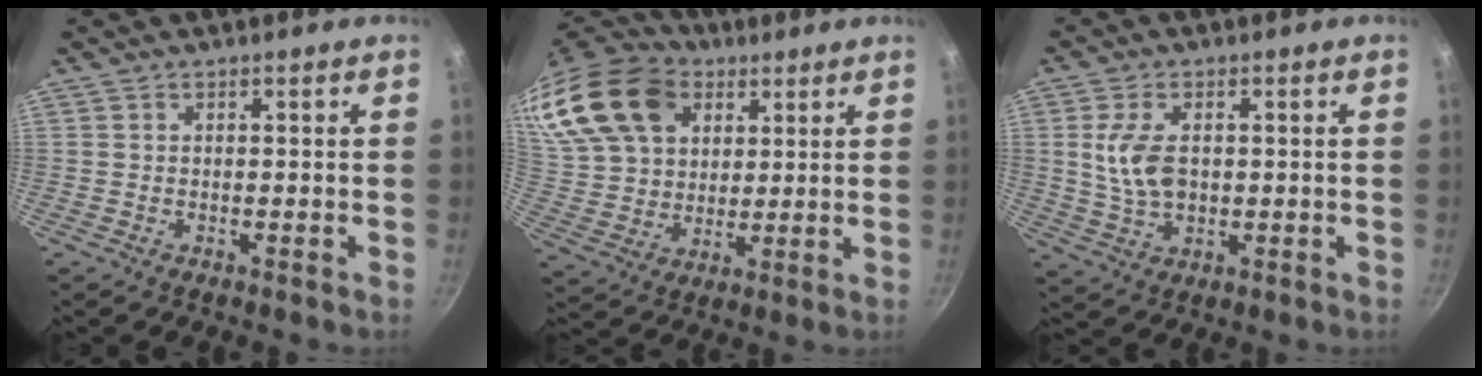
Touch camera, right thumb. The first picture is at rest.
{"total": 27.3, "force": [12.0, 19.1, 15.3], "torque": [-0.334, 0.024, 0.225]}
{"total": 7.9, "force": [0.9, 4.7, 6.3], "torque": [-0.118, -0.003, 0.018]}